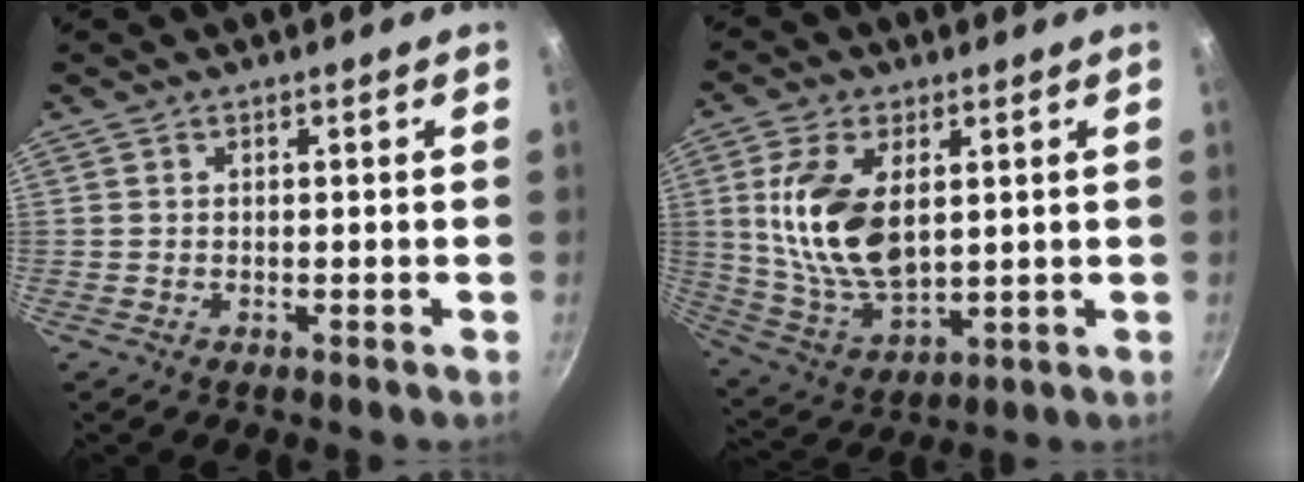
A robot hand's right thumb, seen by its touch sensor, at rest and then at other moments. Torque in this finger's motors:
{"motor_torque": [-0.38, 0.96, 0.60, 0.66, 0.37]}